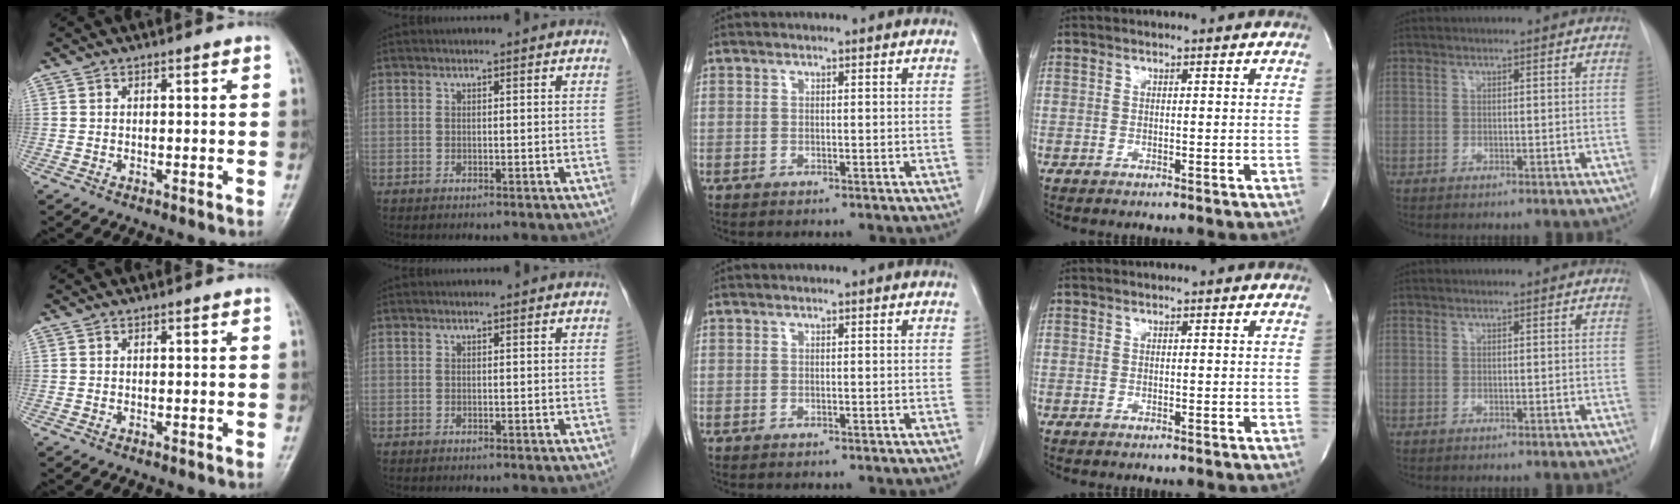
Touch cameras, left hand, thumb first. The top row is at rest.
{}